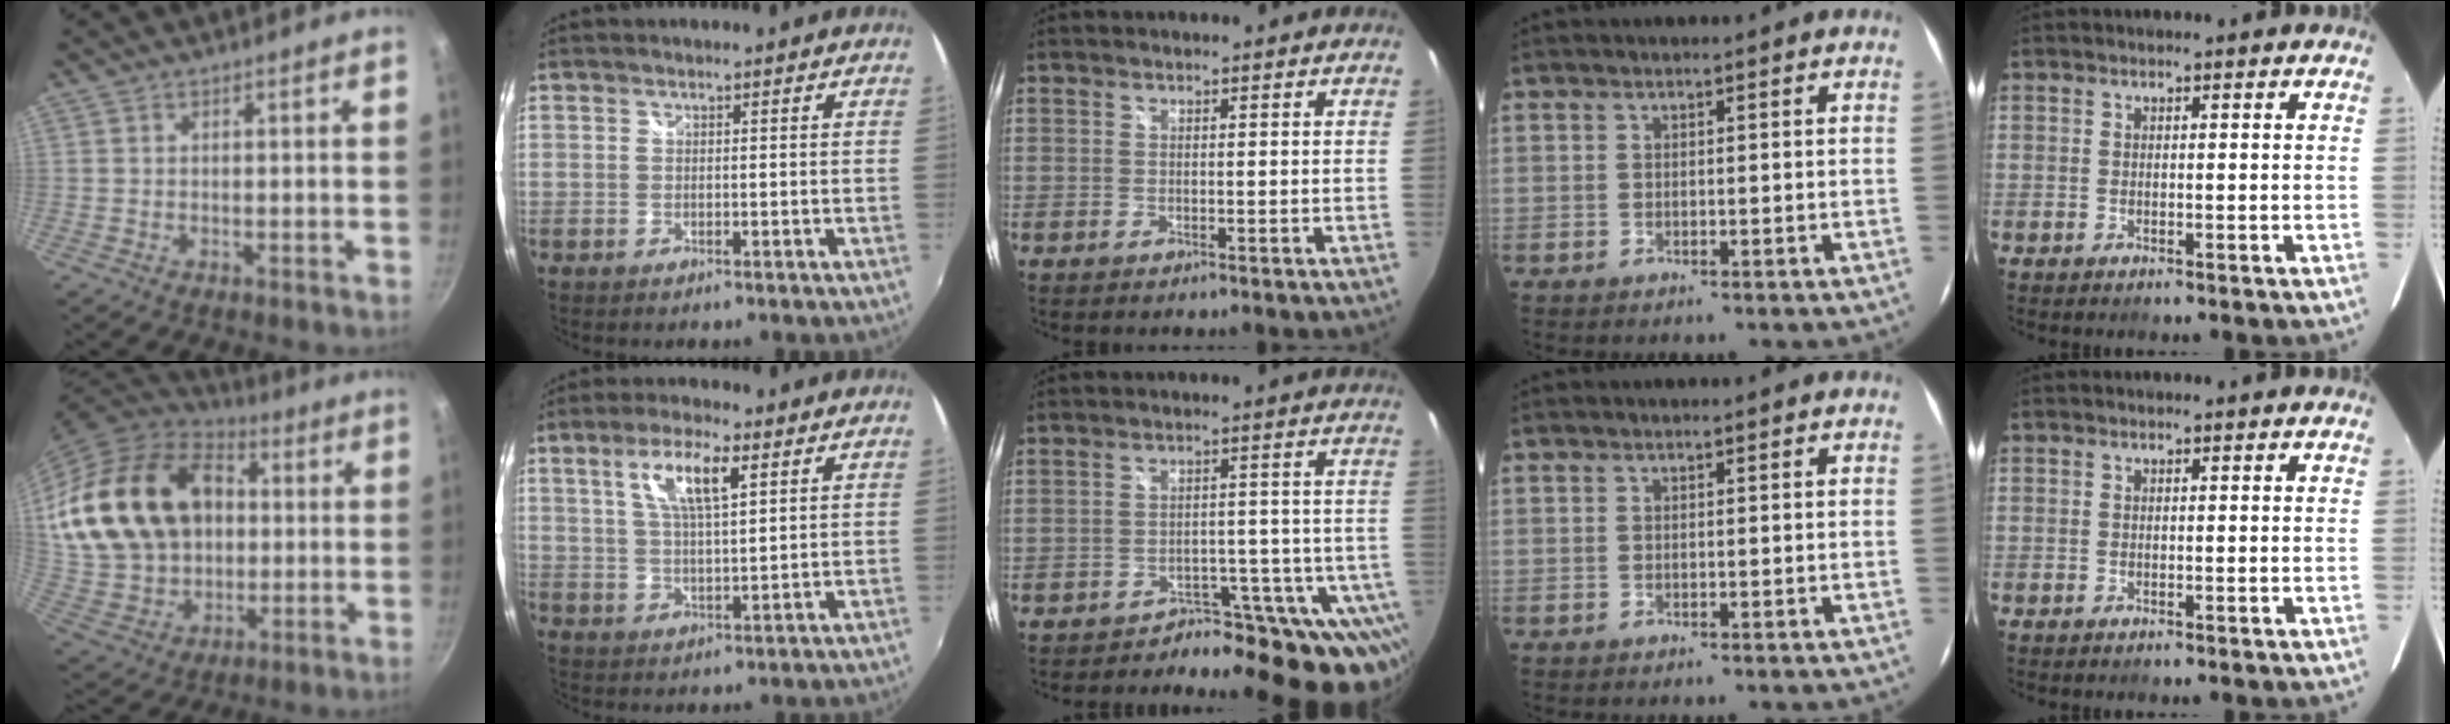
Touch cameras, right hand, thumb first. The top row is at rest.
{"thumb": {"total": 26.8, "force": [4.5, 19.9, 17.5], "torque": [-0.305, 0.022, 0.096]}, "index": {"total": 8.6, "force": [3.6, 2.2, 7.5], "torque": [-0.139, 0.006, 0.068]}, "middle": {"total": 16.7, "force": [-14.1, 6.6, 6.2], "torque": [-0.054, 0.023, -0.175]}}